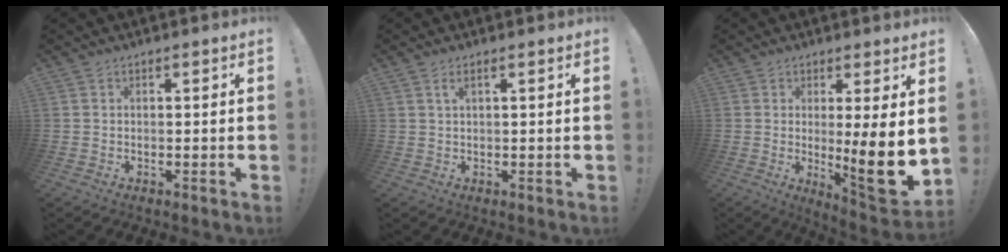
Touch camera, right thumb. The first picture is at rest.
{"total": 2.0, "force": [0.9, 0.5, 1.7], "torque": [-0.030, -0.001, 0.014]}
{"total": 13.5, "force": [-0.4, 1.3, 13.4], "torque": [-0.169, -0.024, -0.002]}